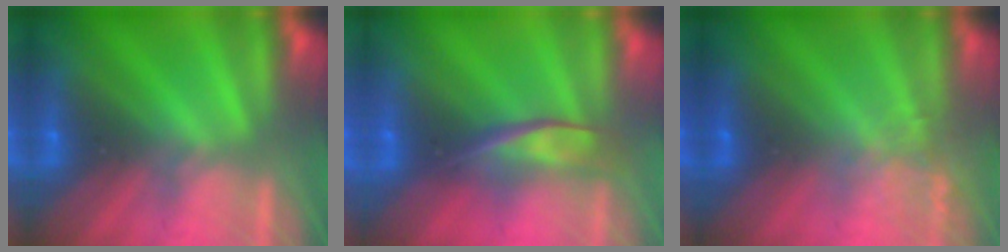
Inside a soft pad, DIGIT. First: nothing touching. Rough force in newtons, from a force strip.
{"total": 2.4}
{"total": 2.7}